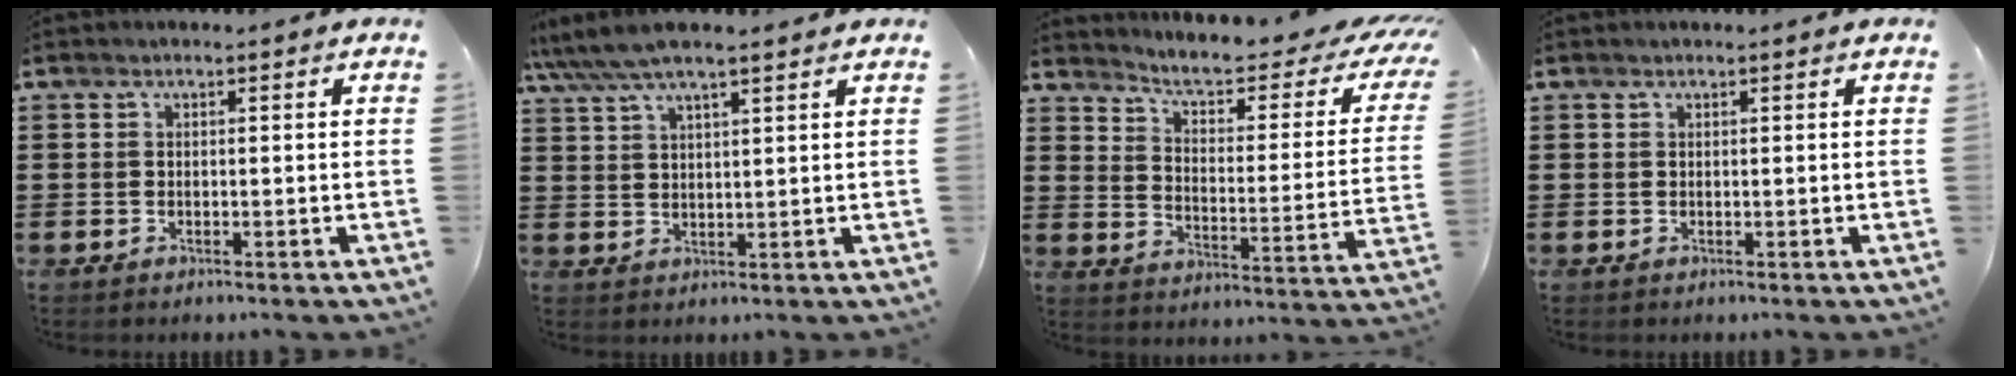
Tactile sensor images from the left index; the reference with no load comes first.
{"total": 4.8, "force": [4.0, 0.9, 2.5], "torque": [-0.061, -0.004, 0.071]}
{"total": 5.3, "force": [4.0, 0.8, 3.5], "torque": [-0.086, -0.029, 0.060]}
{"total": 0.0}